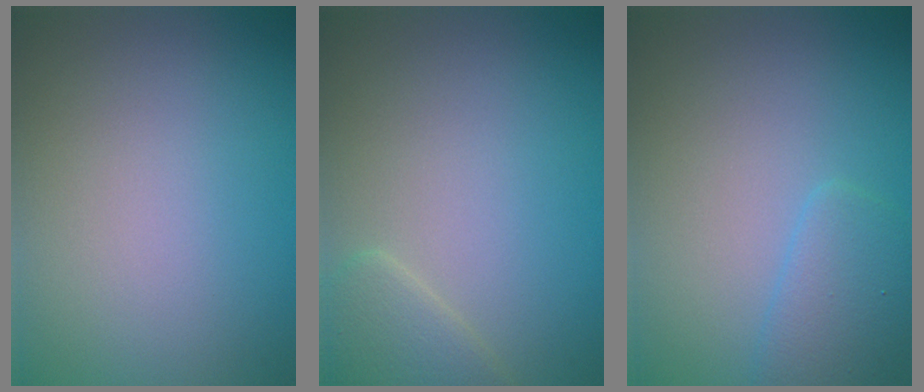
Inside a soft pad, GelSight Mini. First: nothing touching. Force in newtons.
{"total": 2.4, "press": 2.4, "slide": 0.1}
{"total": 2.6, "press": 2.6, "slide": 0.1}